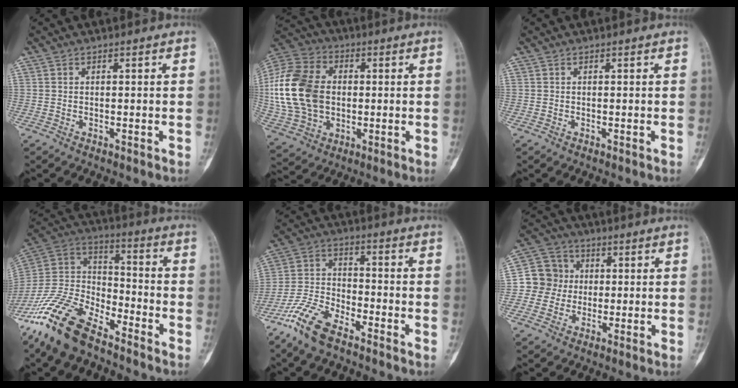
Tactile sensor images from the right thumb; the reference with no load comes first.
{"total": 20.2, "force": [0.7, 14.5, 14.1], "torque": [-0.280, 0.012, 0.015]}
{"total": 0.0}
{"total": 18.5, "force": [-13.6, 7.5, 10.1], "torque": [-0.194, 0.061, -0.262]}
{"total": 11.0, "force": [-7.8, 4.1, 6.5], "torque": [-0.143, 0.035, -0.162]}
{"total": 8.1, "force": [-0.1, 7.9, 1.8], "torque": [0.006, 0.019, -0.012]}